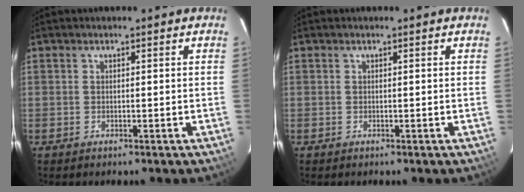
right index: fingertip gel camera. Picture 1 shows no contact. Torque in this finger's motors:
{"motor_torque": [0.00, 0.00, 0.00, 0.00]}